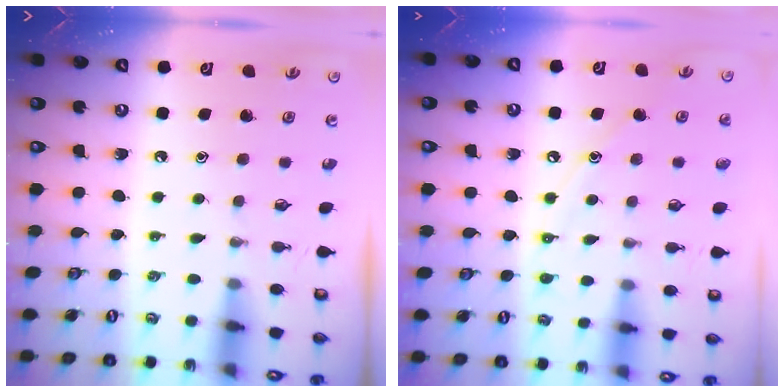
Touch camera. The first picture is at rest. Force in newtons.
{"total": 7.4, "press": 7.4, "slide": 0.6}